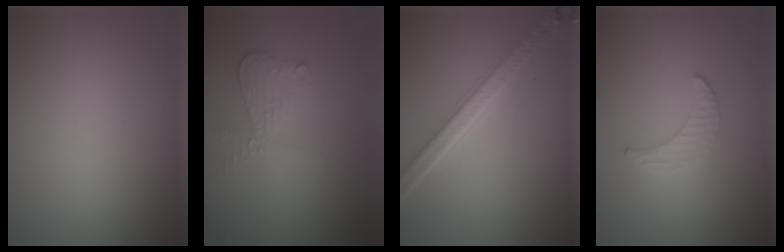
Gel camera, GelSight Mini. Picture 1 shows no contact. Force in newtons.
{"total": 2.5, "press": 2.3, "slide": 0.9}
{"total": 4.6, "press": 3.7, "slide": 2.7}
{"total": 2.0, "press": 1.9, "slide": 0.5}